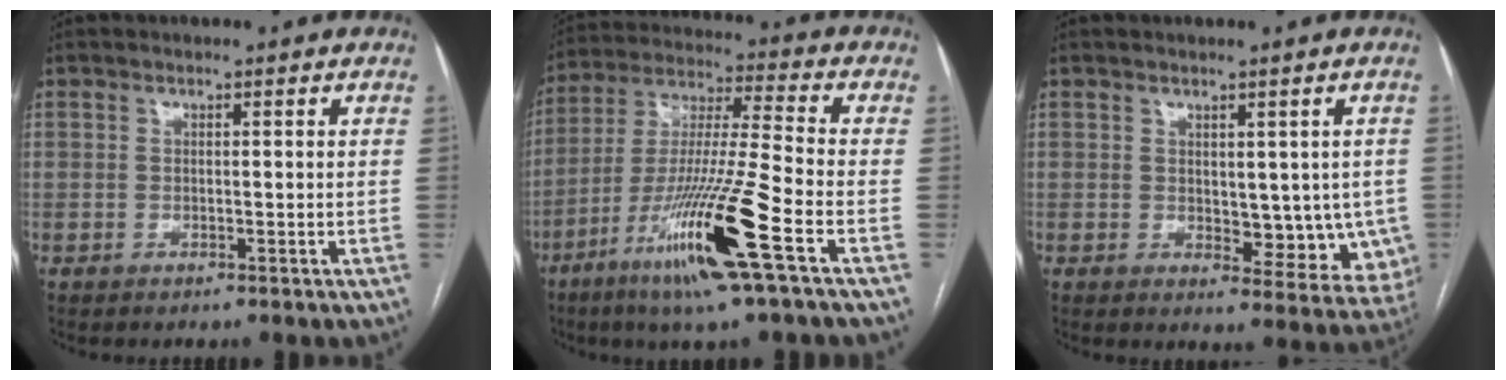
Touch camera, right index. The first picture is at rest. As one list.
[{"total": 17.3, "force": [-8.1, -0.6, 15.3], "torque": [-0.317, -0.030, -0.151]}, {"total": 8.5, "force": [-0.1, 4.4, 7.3], "torque": [-0.069, -0.011, 0.007]}]